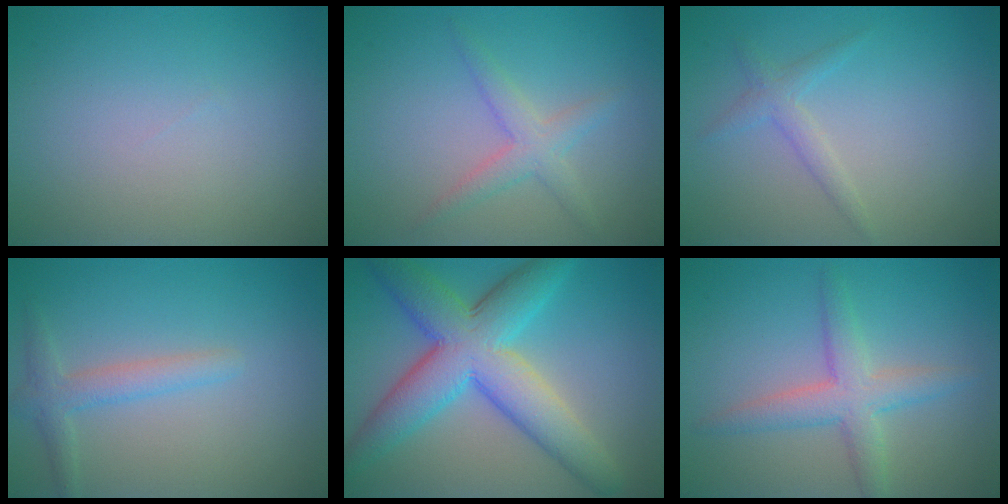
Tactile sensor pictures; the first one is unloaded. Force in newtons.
{"total": 2.4, "press": 2.4, "slide": 0.0}
{"total": 1.6, "press": 1.6, "slide": 0.1}
{"total": 2.3, "press": 2.3, "slide": 0.1}
{"total": 9.3, "press": 9.3, "slide": 0.3}
{"total": 3.6, "press": 3.6, "slide": 0.2}